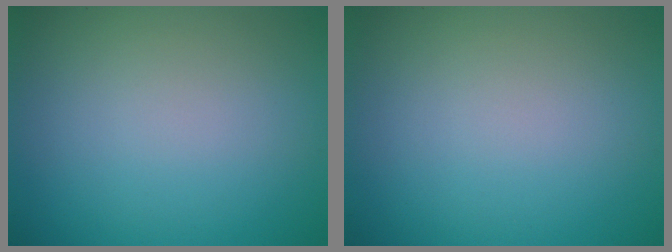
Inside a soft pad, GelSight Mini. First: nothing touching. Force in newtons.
{"total": 0.0}